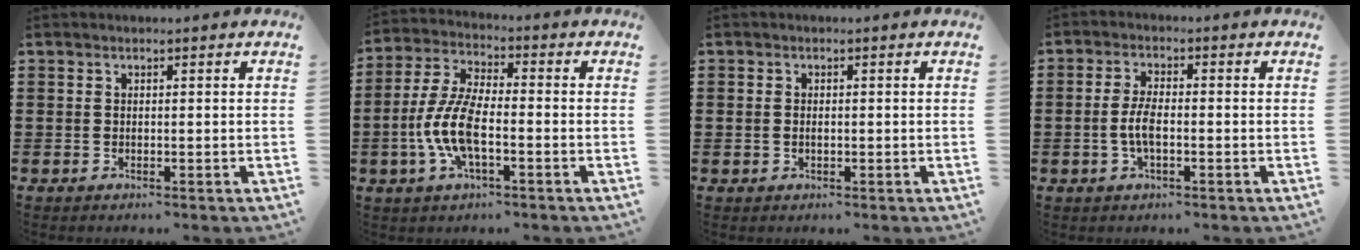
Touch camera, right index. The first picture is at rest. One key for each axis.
{"total": 8.6, "fx": -2.3, "fy": 3.4, "fz": 7.5, "tx": -0.184, "ty": -0.012, "tz": -0.052}
{"total": 1.1, "fx": -0.1, "fy": 0.7, "fz": 0.8, "tx": -0.018, "ty": 0.004, "tz": -0.003}
{"total": 4.4, "fx": -0.8, "fy": 1.7, "fz": 4.0, "tx": -0.094, "ty": -0.001, "tz": -0.022}